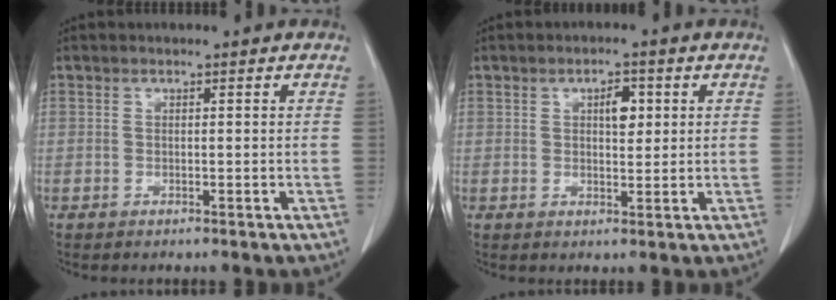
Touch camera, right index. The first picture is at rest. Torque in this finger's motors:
{"motor_torque": [0.17, 0.16, 0.03, 0.05]}